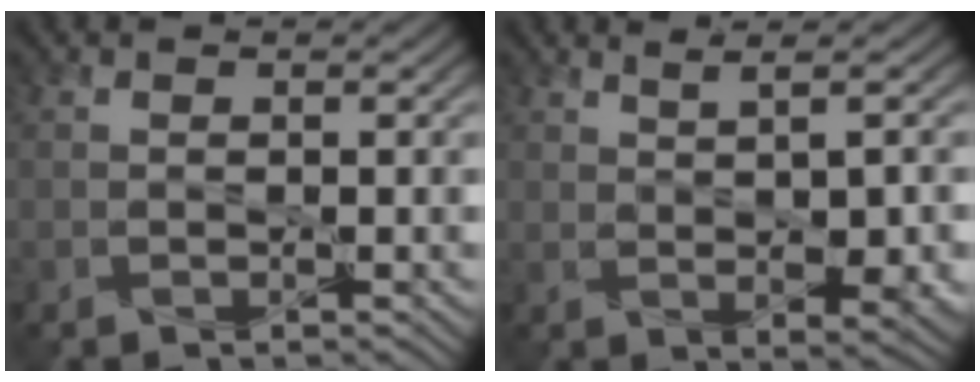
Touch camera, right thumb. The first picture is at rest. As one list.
[{"total": 3.6, "force": [0.9, 0.6, 3.4], "torque": [-0.064, 0.001, 0.026]}]